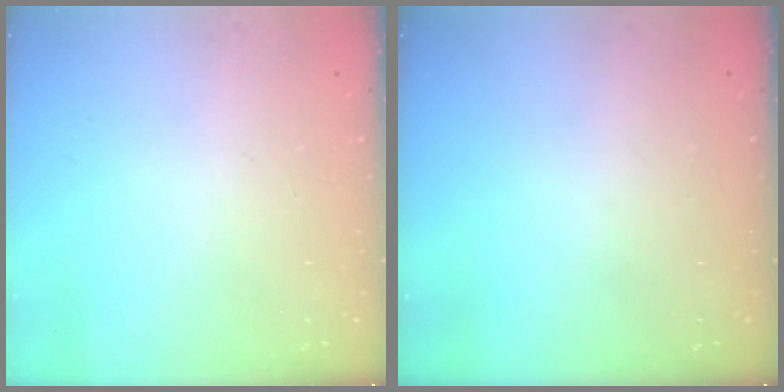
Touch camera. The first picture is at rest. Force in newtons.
{"total": 0.0}